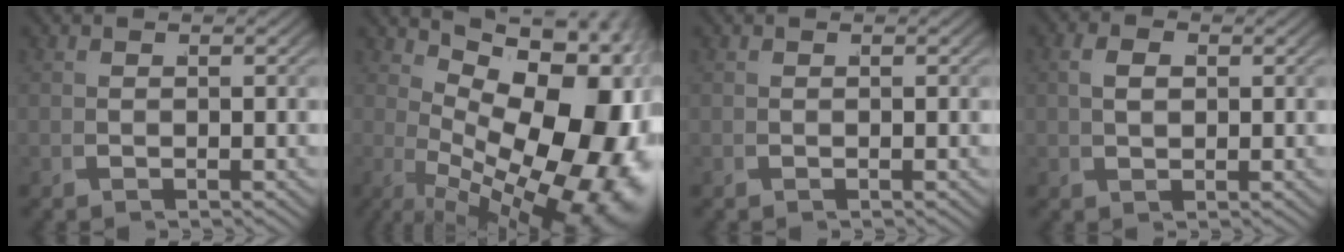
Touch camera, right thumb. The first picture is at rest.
{"total": 22.4, "force": [0.0, 13.6, 17.8], "torque": [-0.287, -0.053, 0.030]}
{"total": 0.0}
{"total": 2.0, "force": [0.8, 1.2, 1.3], "torque": [-0.017, 0.005, 0.016]}